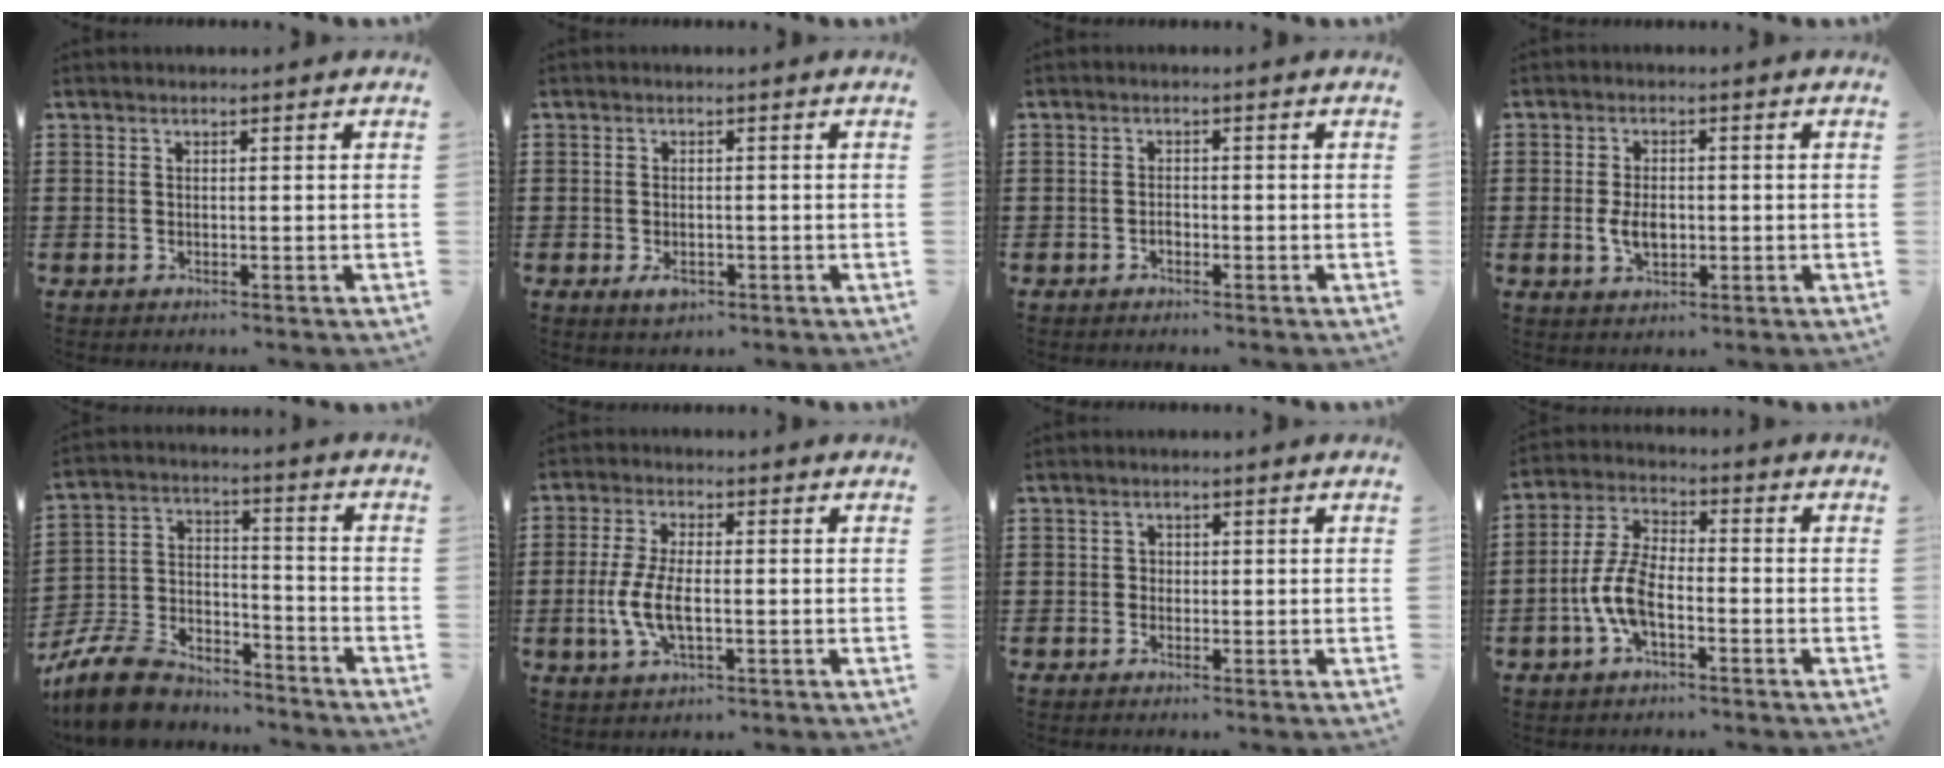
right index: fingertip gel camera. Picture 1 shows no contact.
{"total": 2.0, "force": [-0.8, 1.1, 1.5], "torque": [-0.034, -0.004, -0.017]}
{"total": 1.0, "force": [-0.6, 0.6, 0.5], "torque": [-0.011, -0.004, -0.011]}
{"total": 4.0, "force": [-0.5, 2.3, 3.3], "torque": [-0.069, 0.002, -0.010]}
{"total": 9.9, "force": [-9.0, 2.9, 2.9], "torque": [-0.077, 0.022, -0.181]}
{"total": 6.6, "force": [-1.2, 2.6, 5.9], "torque": [-0.137, -0.007, -0.030]}
{"total": 0.5, "force": [0.0, 0.5, 0.1], "torque": [-0.005, 0.002, 0.001]}
{"total": 7.2, "force": [-2.5, 3.2, 5.9], "torque": [-0.149, -0.005, -0.057]}